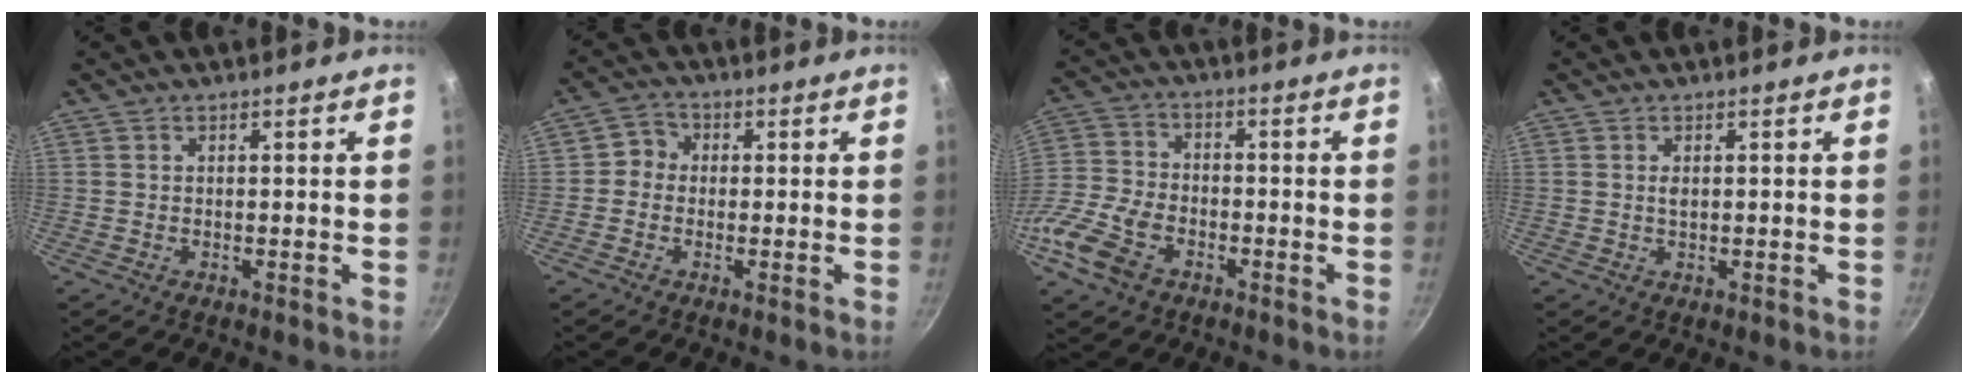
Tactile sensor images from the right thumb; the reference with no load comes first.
{"total": 3.4, "force": [-0.3, 3.2, 1.3], "torque": [-0.001, 0.010, -0.021]}
{"total": 11.3, "force": [-5.4, 7.1, 7.0], "torque": [-0.138, 0.028, -0.120]}
{"total": 1.1, "force": [0.2, 0.5, 0.9], "torque": [-0.018, 0.000, 0.004]}